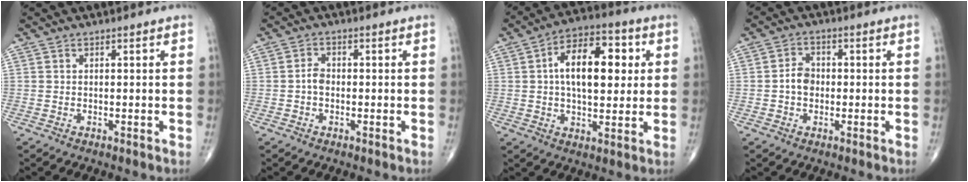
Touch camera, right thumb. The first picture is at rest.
{"total": 2.2, "force": [-0.5, 1.5, 1.6], "torque": [-0.022, 0.007, -0.015]}
{"total": 15.0, "force": [2.7, 8.0, 12.4], "torque": [-0.172, 0.013, 0.038]}
{"total": 3.9, "force": [-0.5, 3.0, 2.4], "torque": [-0.031, 0.013, -0.016]}